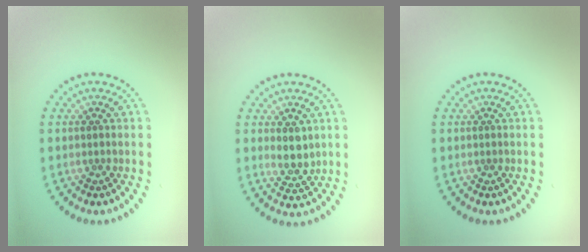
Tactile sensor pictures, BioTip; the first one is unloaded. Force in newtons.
{"total": 2.3, "press": 2.1, "slide": 1.1}
{"total": 0.0}